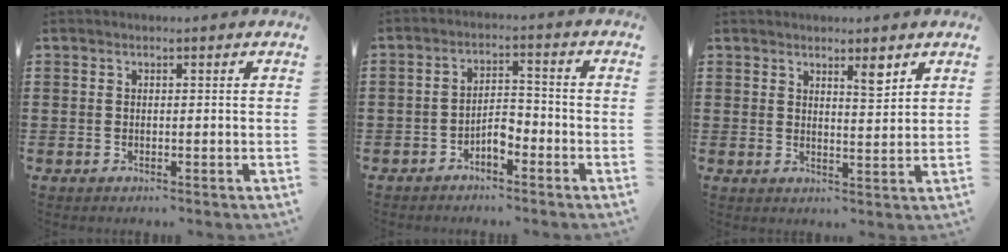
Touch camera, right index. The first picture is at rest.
{"total": 3.7, "force": [-2.3, 1.5, 2.5], "torque": [-0.046, 0.008, -0.046]}
{"total": 3.6, "force": [2.6, 0.8, 2.3], "torque": [-0.032, -0.003, 0.043]}